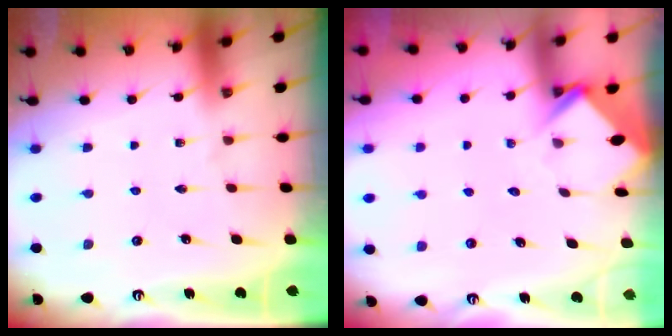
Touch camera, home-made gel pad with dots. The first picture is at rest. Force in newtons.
{"total": 3.8, "press": 3.8, "slide": 0.2}